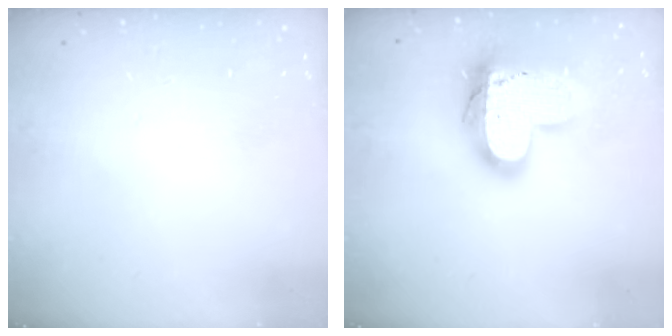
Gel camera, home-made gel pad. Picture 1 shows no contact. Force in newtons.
{"total": 19.8, "press": 19.7, "slide": 1.5}